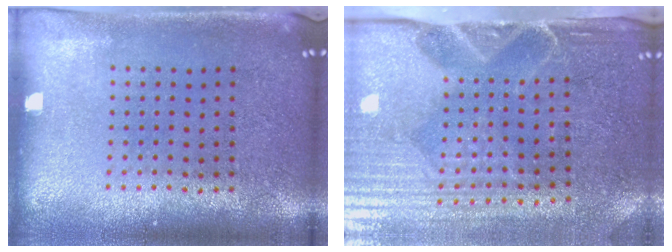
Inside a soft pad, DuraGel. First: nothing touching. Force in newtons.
{"total": 4.7, "press": 4.1, "slide": 2.4}